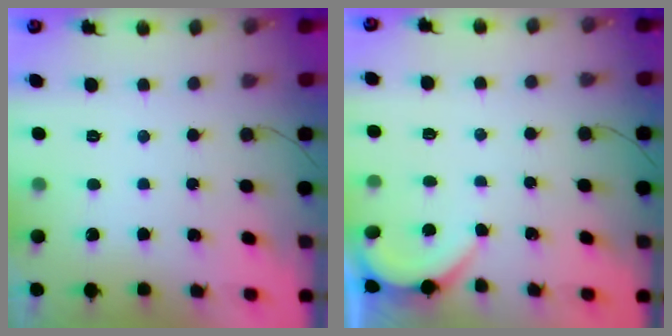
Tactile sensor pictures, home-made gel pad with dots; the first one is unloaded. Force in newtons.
{"total": 1.3, "press": 1.3, "slide": 0.2}